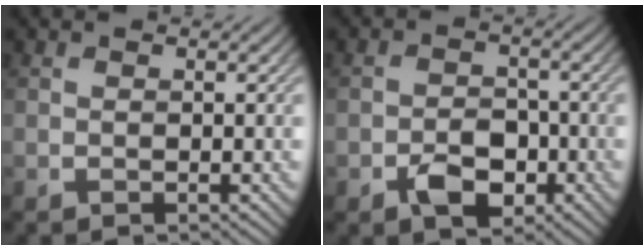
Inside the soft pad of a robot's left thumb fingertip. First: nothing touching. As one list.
[{"total": 4.6, "force": [-2.3, 3.1, 2.6], "torque": [-0.042, -0.002, -0.045]}]